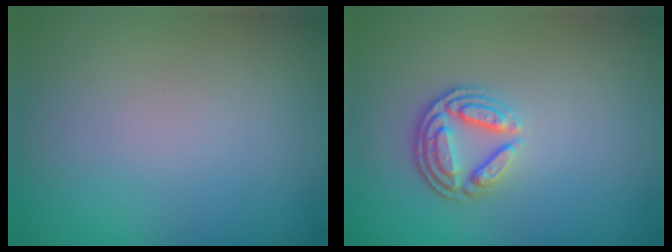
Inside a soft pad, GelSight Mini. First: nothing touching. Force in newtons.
{"total": 3.6, "press": 2.8, "slide": 2.2}